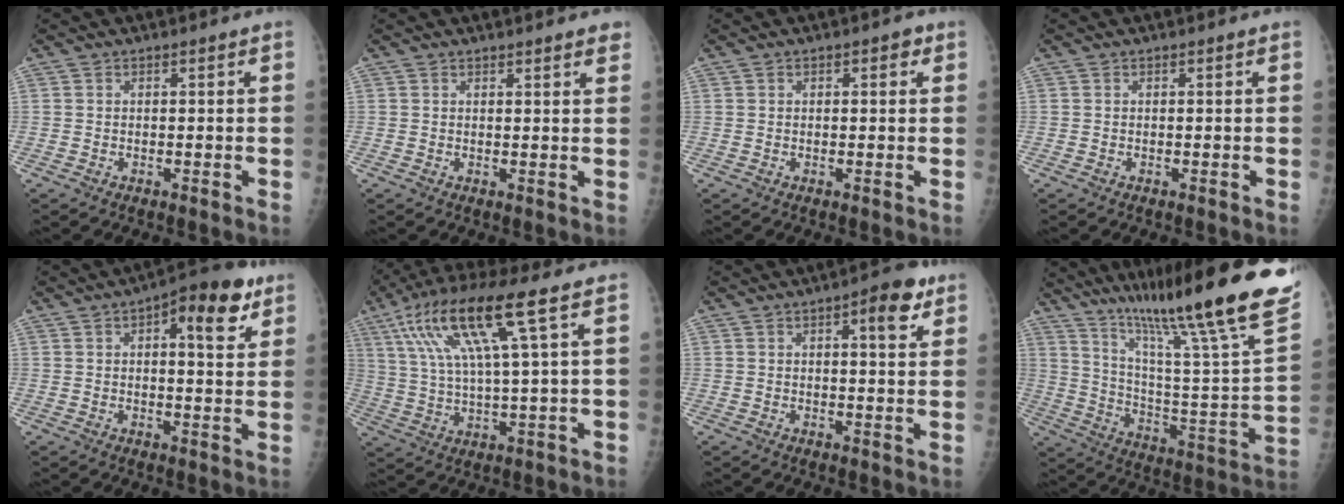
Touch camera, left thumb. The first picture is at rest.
{"total": 3.7, "force": [3.2, 0.8, 1.7], "torque": [-0.008, -0.008, 0.031]}
{"total": 1.9, "force": [0.7, 1.1, 1.3], "torque": [-0.006, 0.002, 0.006]}
{"total": 0.0}
{"total": 11.6, "force": [5.2, 4.5, 9.4], "torque": [-0.101, -0.004, 0.062]}
{"total": 16.5, "force": [6.9, 2.1, 14.8], "torque": [-0.303, 0.000, 0.124]}
{"total": 7.1, "force": [3.4, 2.4, 5.7], "torque": [-0.064, -0.008, 0.039]}
{"total": 34.2, "force": [23.6, 3.8, 24.4], "torque": [-0.335, -0.093, 0.353]}